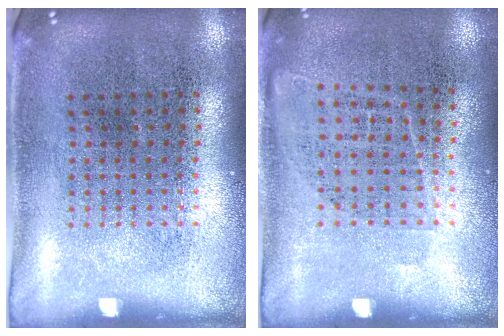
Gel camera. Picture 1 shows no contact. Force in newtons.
{"total": 0.9, "press": 0.7, "slide": 0.6}